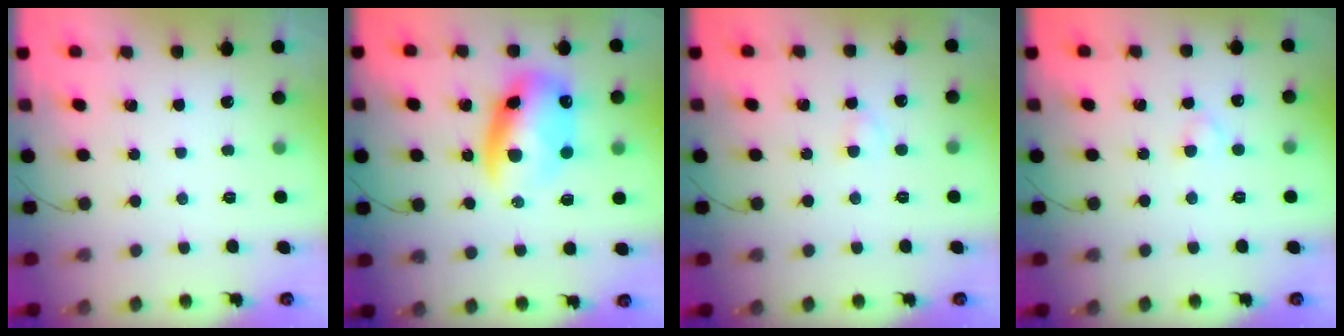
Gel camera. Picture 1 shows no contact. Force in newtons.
{"total": 12.0, "press": 11.6, "slide": 3.2}
{"total": 1.9, "press": 1.7, "slide": 0.9}
{"total": 2.3, "press": 2.1, "slide": 1.0}